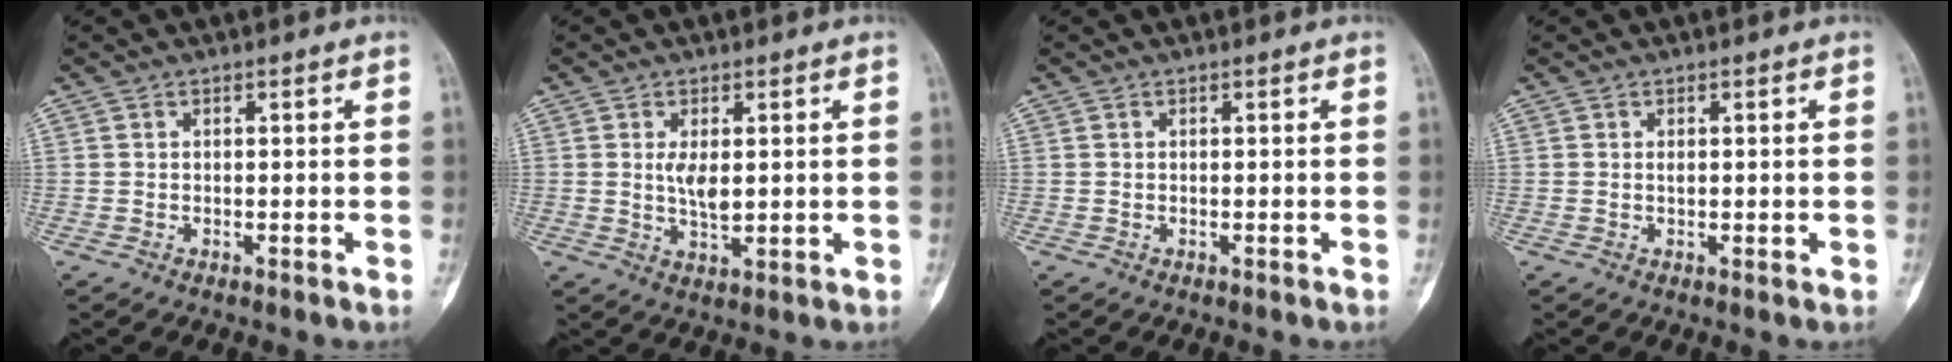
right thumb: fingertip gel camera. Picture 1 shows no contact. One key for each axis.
{"total": 4.3, "fx": 0.7, "fy": 2.0, "fz": 3.7, "tx": -0.063, "ty": -0.010, "tz": 0.017}
{"total": 0.0}
{"total": 1.0, "fx": 0.2, "fy": 0.6, "fz": 0.8, "tx": -0.009, "ty": 0.001, "tz": 0.004}